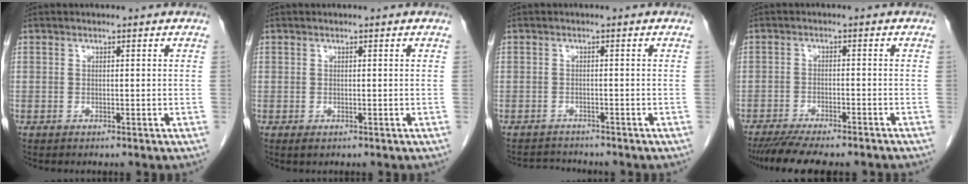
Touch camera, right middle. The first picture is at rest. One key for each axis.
{"total": 0.6, "fx": -0.2, "fy": 0.3, "fz": 0.4, "tx": -0.007, "ty": -0.002, "tz": 0.000}
{"total": 3.3, "fx": -3.2, "fy": 0.4, "fz": -0.1, "tx": -0.002, "ty": -0.011, "tz": -0.053}
{"total": 11.7, "fx": -10.1, "fy": 2.0, "fz": 5.6, "tx": -0.082, "ty": -0.016, "tz": -0.145}